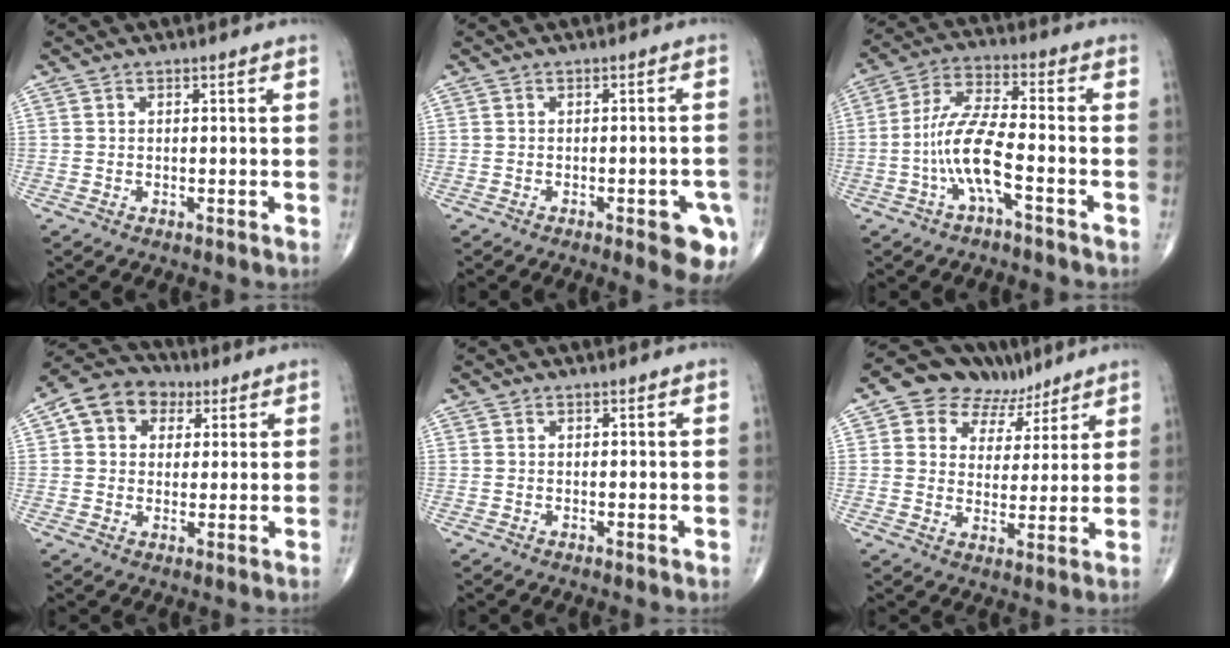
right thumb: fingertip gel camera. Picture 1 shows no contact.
{"total": 7.4, "force": [-3.5, 2.4, 6.1], "torque": [-0.055, 0.009, -0.038]}
{"total": 10.1, "force": [-3.5, 2.4, 9.2], "torque": [-0.199, 0.039, -0.070]}
{"total": 10.0, "force": [3.3, 8.0, 5.0], "torque": [-0.058, 0.008, 0.046]}
{"total": 0.0}
{"total": 12.0, "force": [7.1, 8.3, 4.9], "torque": [-0.032, -0.010, 0.110]}